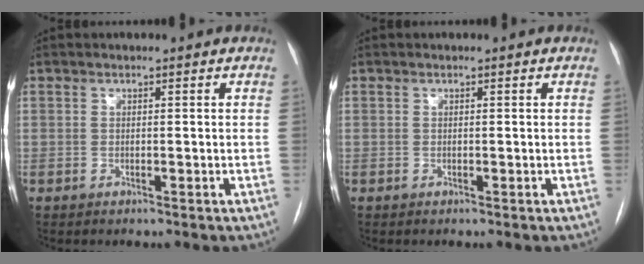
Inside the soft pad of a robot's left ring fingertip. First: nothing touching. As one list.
[{"total": 0.0}]